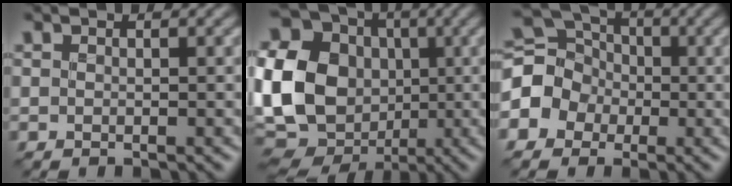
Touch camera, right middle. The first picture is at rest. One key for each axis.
{"total": 22.3, "fx": -2.2, "fy": 19.5, "fz": 10.5, "tx": -0.243, "ty": 0.017, "tz": -0.085}
{"total": 5.8, "fx": -1.5, "fy": 5.1, "fz": 2.2, "tx": -0.038, "ty": 0.000, "tz": -0.056}